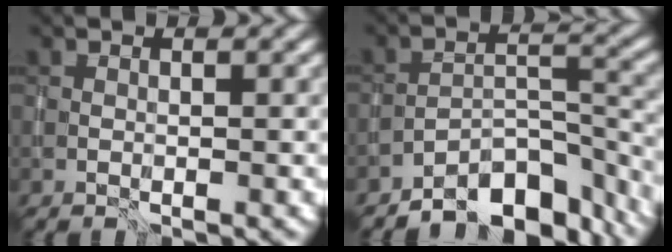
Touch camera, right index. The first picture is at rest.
{"total": 7.1, "force": [-6.1, 2.4, 2.8], "torque": [-0.029, 0.003, -0.106]}